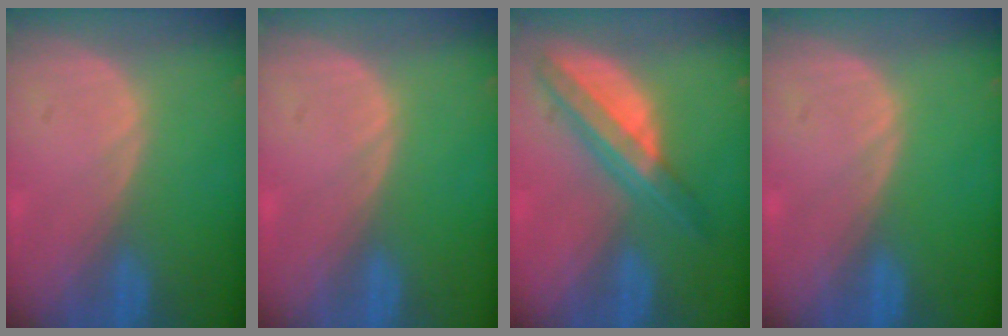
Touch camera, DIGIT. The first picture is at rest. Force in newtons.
{"total": 0.0}
{"total": 7.6, "press": 6.4, "slide": 4.1}
{"total": 0.0}